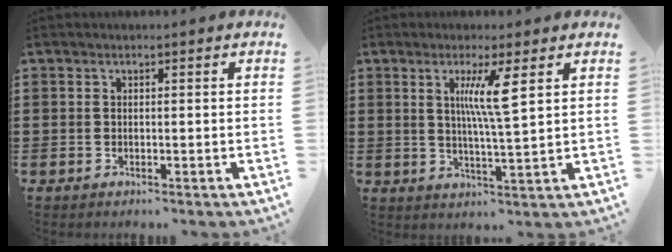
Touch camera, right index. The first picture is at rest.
{"total": 6.1, "force": [2.2, 0.0, 5.7], "torque": [-0.117, -0.002, 0.032]}